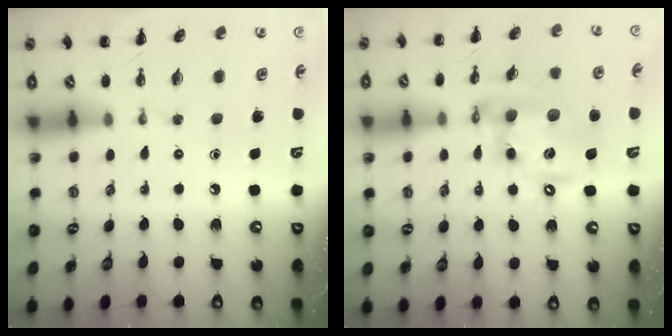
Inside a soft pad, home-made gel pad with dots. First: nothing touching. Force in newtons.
{"total": 13.7, "press": 13.3, "slide": 3.4}